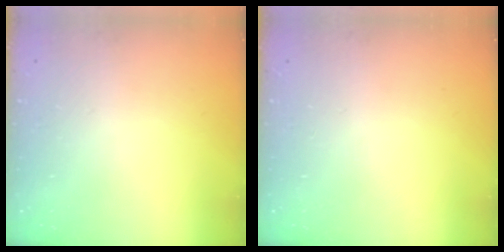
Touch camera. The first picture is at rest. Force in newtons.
{"total": 0.0}